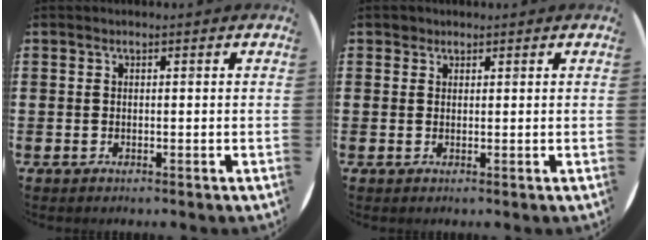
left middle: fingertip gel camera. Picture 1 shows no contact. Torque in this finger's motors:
{"motor_torque": [0.05, -0.03, -0.03, 0.01]}